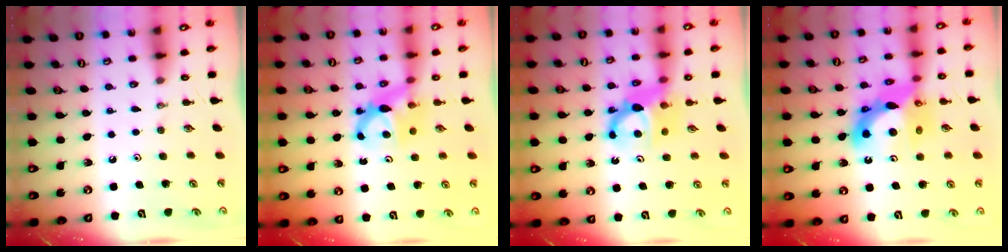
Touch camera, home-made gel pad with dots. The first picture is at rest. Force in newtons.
{"total": 6.7, "press": 6.7, "slide": 0.4}
{"total": 9.1, "press": 9.1, "slide": 0.8}
{"total": 13.9, "press": 13.8, "slide": 1.5}